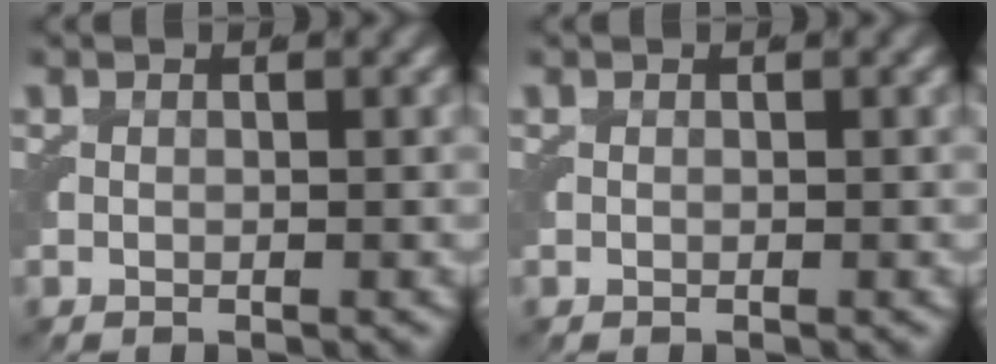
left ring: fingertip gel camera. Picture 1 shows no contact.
{"total": 0.0}